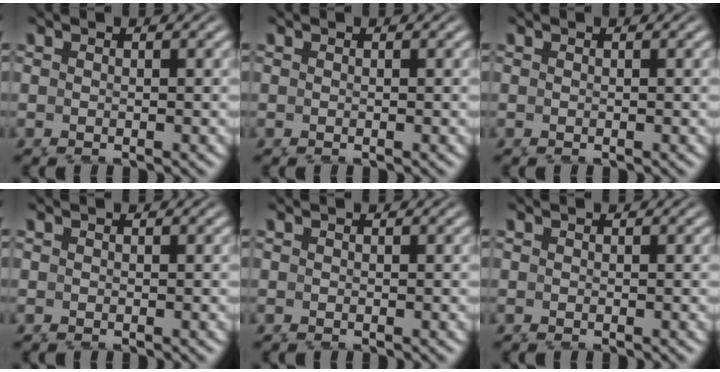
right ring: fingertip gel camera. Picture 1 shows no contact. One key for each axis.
{"total": 0.0}
{"total": 0.0}
{"total": 0.0}
{"total": 0.0}
{"total": 0.0}